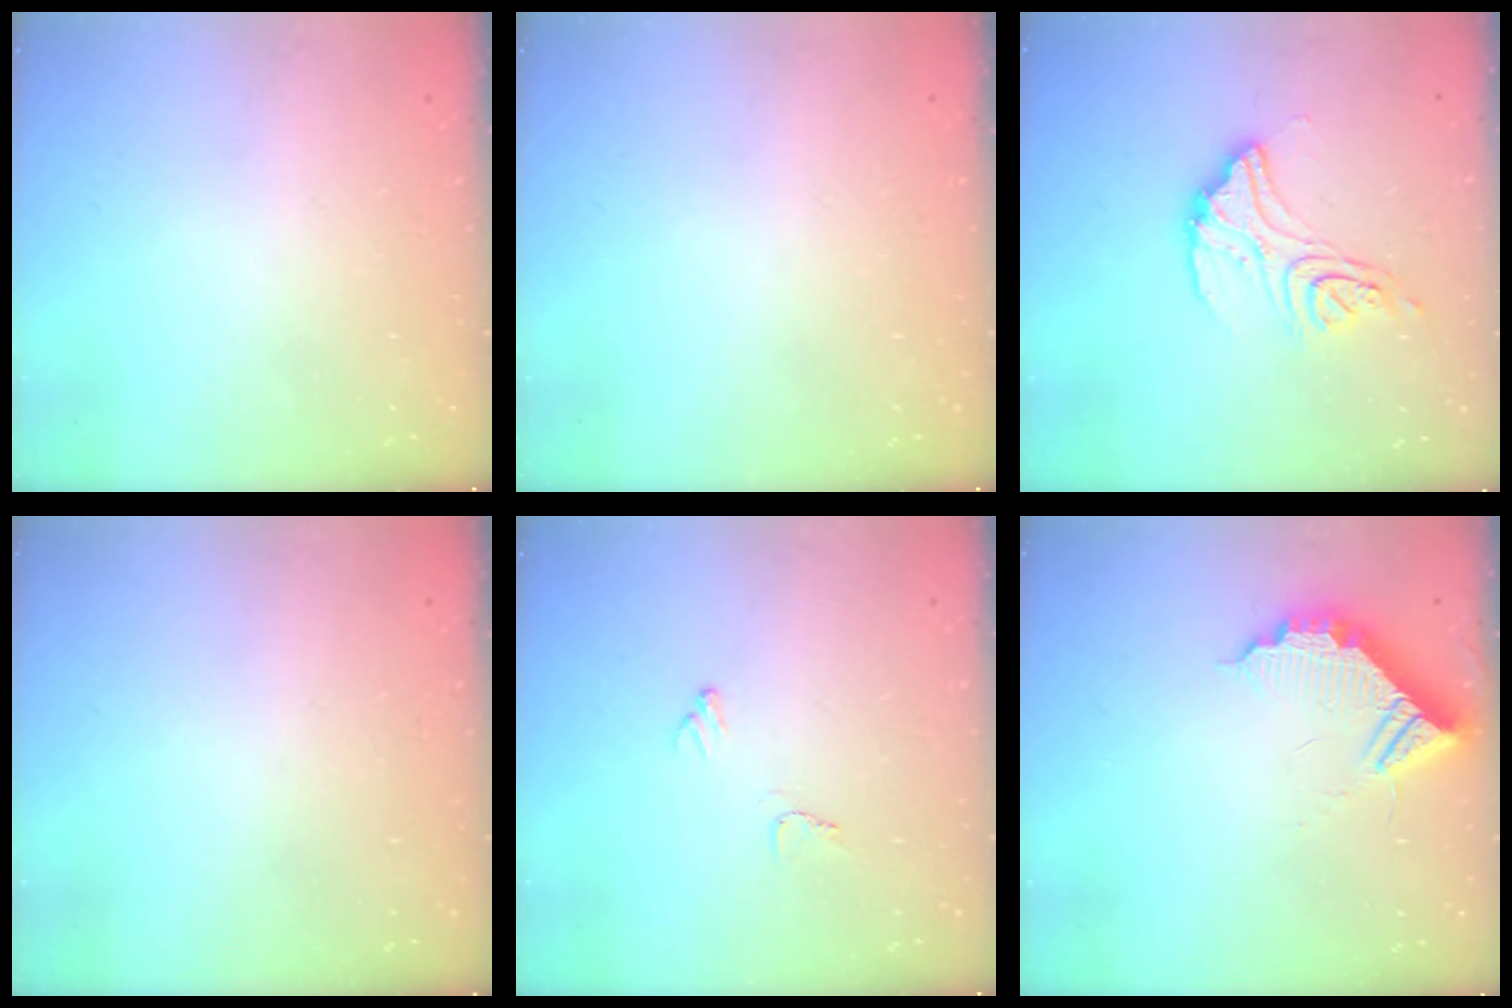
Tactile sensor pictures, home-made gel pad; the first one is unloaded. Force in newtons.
{"total": 0.0}
{"total": 14.4, "press": 14.3, "slide": 0.9}
{"total": 3.6, "press": 3.6, "slide": 0.2}
{"total": 6.6, "press": 6.6, "slide": 0.3}
{"total": 10.1, "press": 10.1, "slide": 0.7}